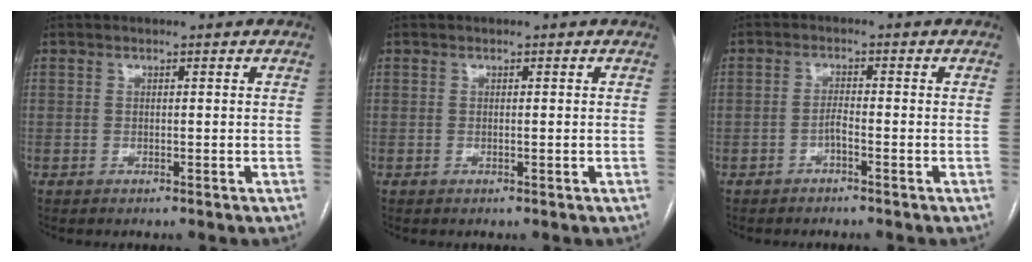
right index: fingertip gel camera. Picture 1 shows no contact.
{"total": 0.0}
{"total": 1.5, "force": [-1.1, 0.5, 1.0], "torque": [-0.014, 0.004, -0.020]}